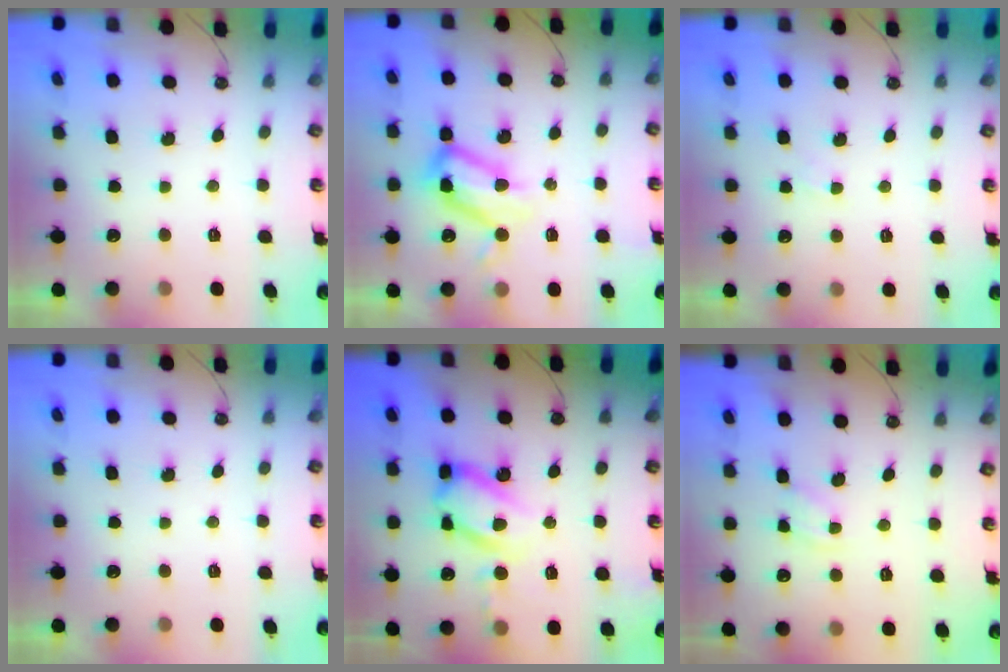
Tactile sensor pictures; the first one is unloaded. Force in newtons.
{"total": 14.1, "press": 14.0, "slide": 1.1}
{"total": 1.9, "press": 1.9, "slide": 0.4}
{"total": 0.0}
{"total": 15.5, "press": 15.3, "slide": 2.6}
{"total": 2.9, "press": 2.9, "slide": 0.3}